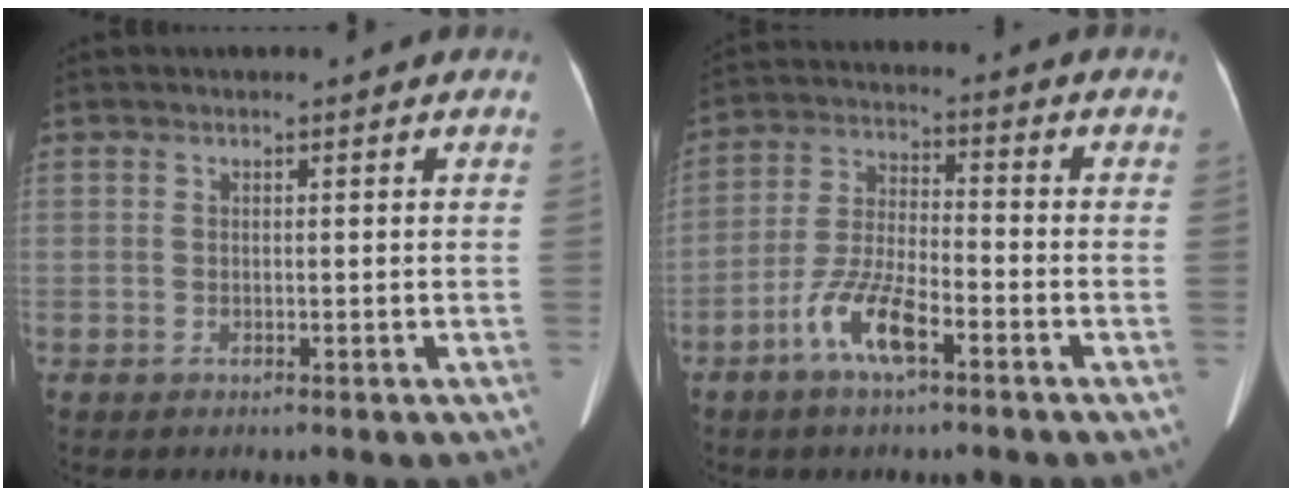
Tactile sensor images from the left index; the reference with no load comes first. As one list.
[{"total": 8.3, "force": [-4.7, 1.9, 6.6], "torque": [-0.142, 0.000, -0.092]}]